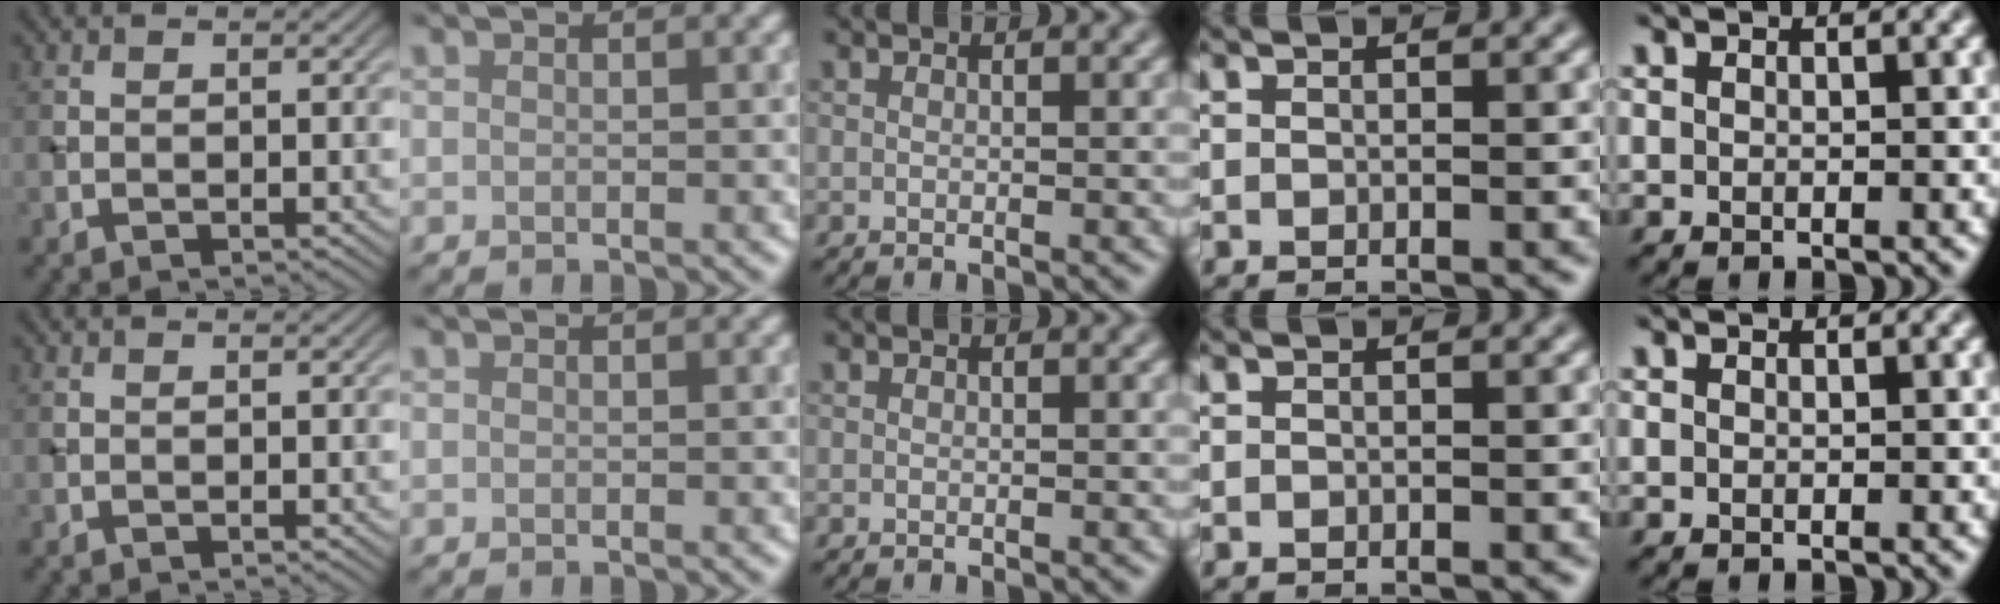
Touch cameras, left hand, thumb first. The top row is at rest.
{}